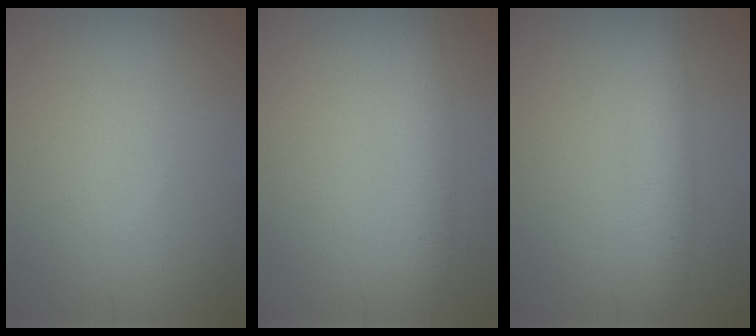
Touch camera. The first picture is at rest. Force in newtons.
{"total": 2.0, "press": 2.0, "slide": 0.1}
{"total": 2.9, "press": 2.9, "slide": 0.1}